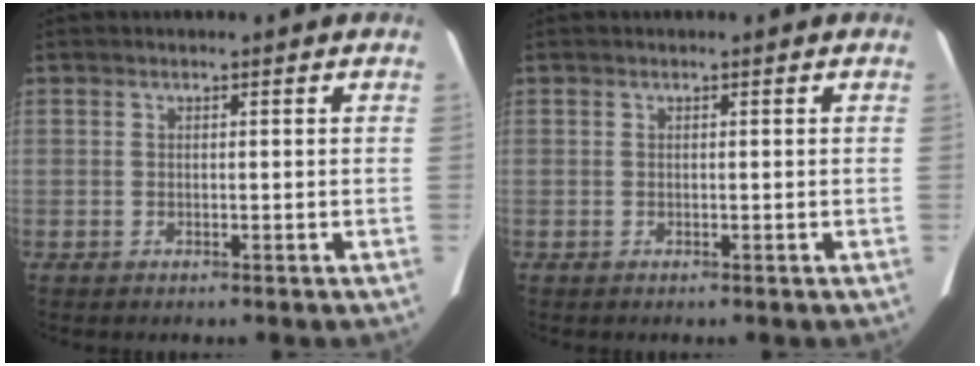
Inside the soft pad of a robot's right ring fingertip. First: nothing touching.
{"total": 0.0}